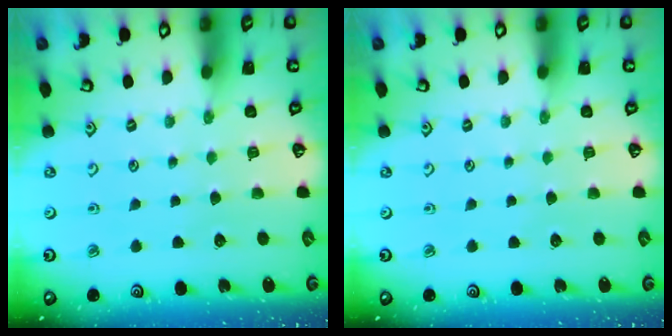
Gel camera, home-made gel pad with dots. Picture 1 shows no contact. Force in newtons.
{"total": 0.0}